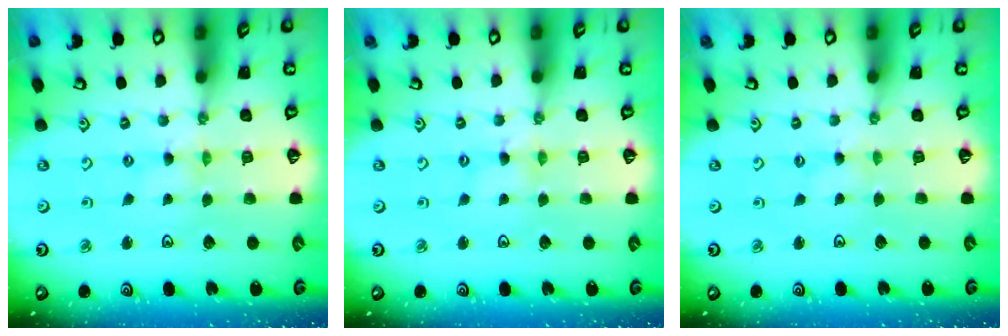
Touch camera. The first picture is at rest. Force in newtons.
{"total": 1.2, "press": 1.2, "slide": 0.2}
{"total": 0.8, "press": 0.7, "slide": 0.2}